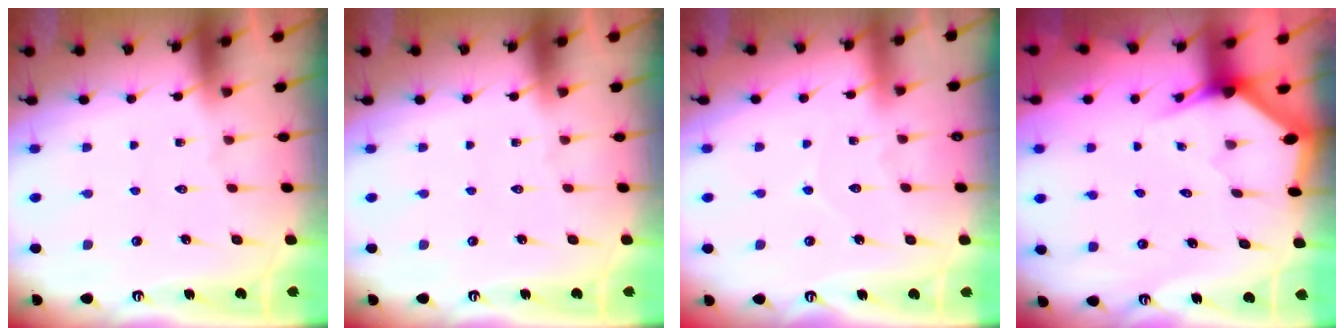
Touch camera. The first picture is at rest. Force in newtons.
{"total": 0.0}
{"total": 5.1, "press": 5.1, "slide": 0.6}
{"total": 2.9, "press": 2.9, "slide": 0.1}